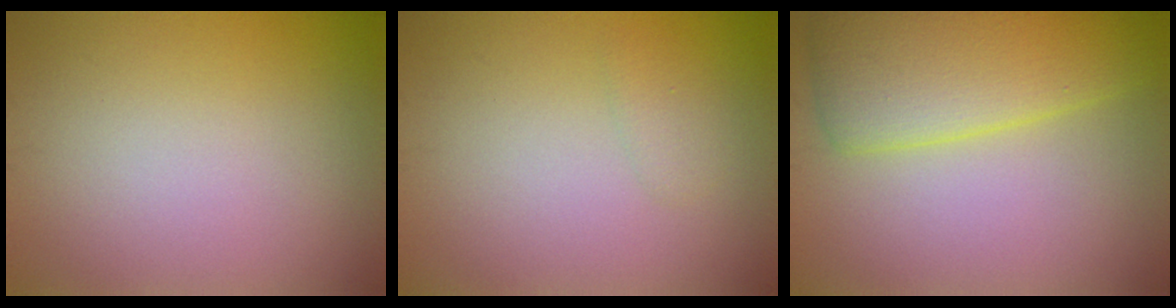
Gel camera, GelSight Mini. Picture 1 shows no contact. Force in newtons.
{"total": 1.0, "press": 1.0, "slide": 0.1}
{"total": 6.8, "press": 6.8, "slide": 0.3}